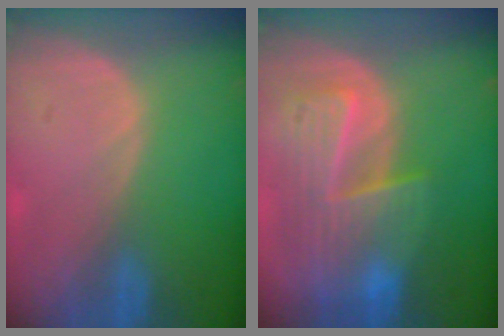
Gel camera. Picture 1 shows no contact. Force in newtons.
{"total": 10.0, "press": 8.6, "slide": 5.0}